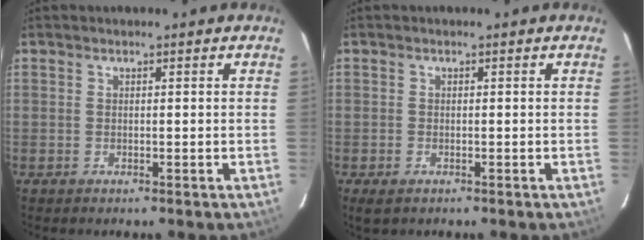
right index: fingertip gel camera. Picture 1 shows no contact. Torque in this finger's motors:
{"motor_torque": [0.10, -0.08, -0.09, -0.01]}